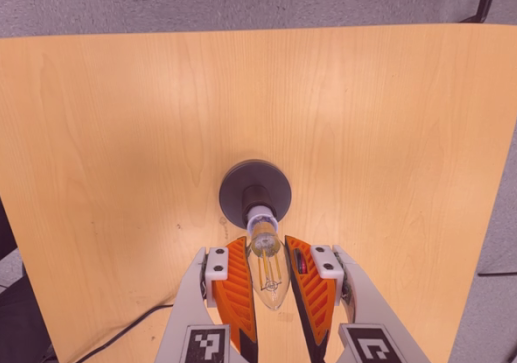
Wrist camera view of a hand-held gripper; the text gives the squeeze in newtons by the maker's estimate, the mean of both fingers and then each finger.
{"total": 12.0, "left": 11.6, "right": 12.3}